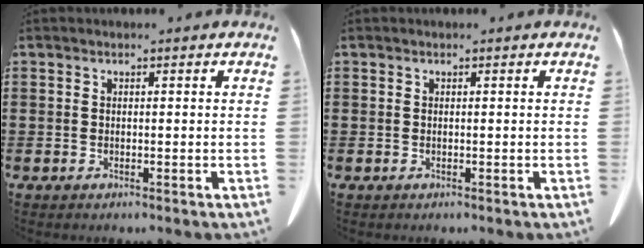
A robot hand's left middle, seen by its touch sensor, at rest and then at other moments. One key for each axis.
{"total": 0.0}